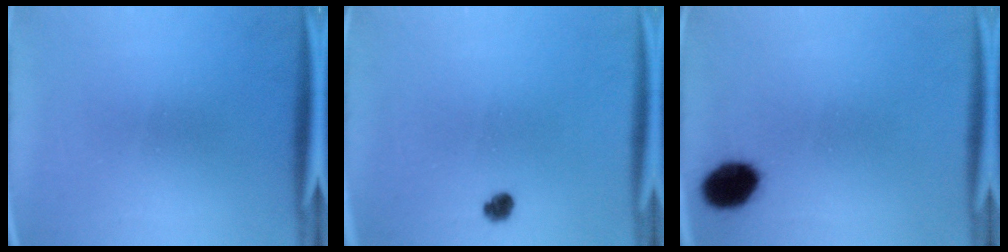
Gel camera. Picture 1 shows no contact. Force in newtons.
{"total": 2.2}
{"total": 7.1}